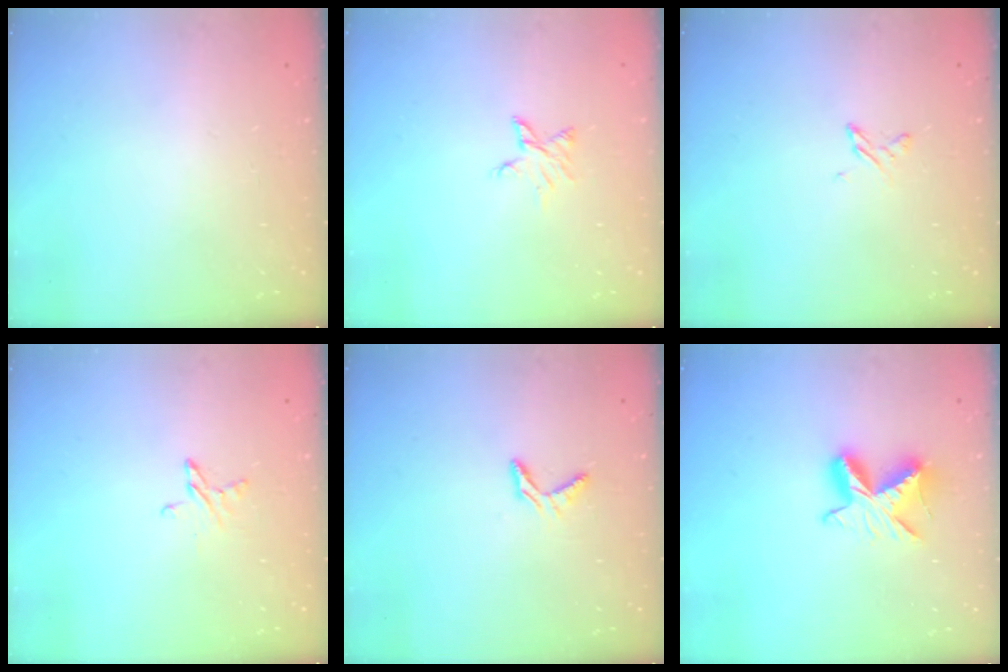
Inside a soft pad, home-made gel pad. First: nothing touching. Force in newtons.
{"total": 3.6, "press": 3.6, "slide": 0.3}
{"total": 3.0, "press": 2.9, "slide": 0.4}
{"total": 3.9, "press": 3.9, "slide": 0.4}
{"total": 4.7, "press": 4.7, "slide": 0.1}
{"total": 9.7, "press": 9.7, "slide": 0.6}